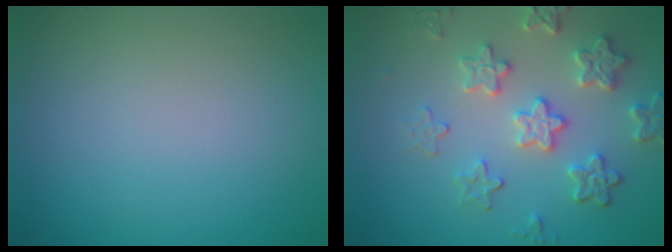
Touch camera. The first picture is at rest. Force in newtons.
{"total": 4.8, "press": 4.1, "slide": 2.5}